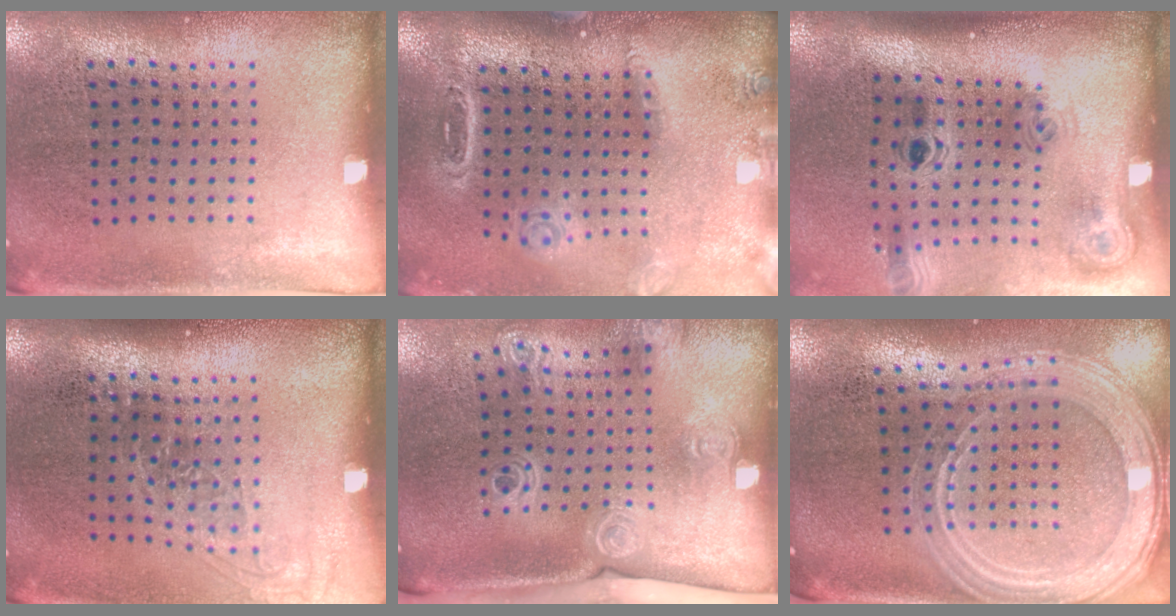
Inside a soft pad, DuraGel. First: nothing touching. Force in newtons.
{"total": 1.6, "press": 1.6, "slide": 0.5}
{"total": 2.1, "press": 1.4, "slide": 1.5}
{"total": 1.3, "press": 1.1, "slide": 0.8}
{"total": 2.0, "press": 1.5, "slide": 1.4}
{"total": 2.2, "press": 2.0, "slide": 0.8}